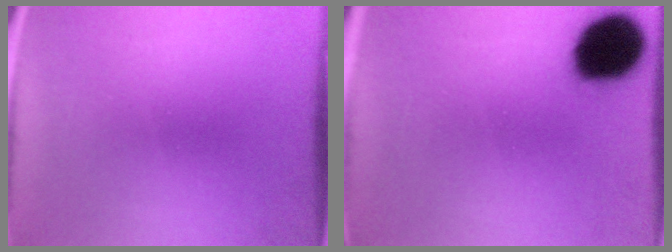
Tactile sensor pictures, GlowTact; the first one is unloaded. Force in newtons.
{"total": 18.4}